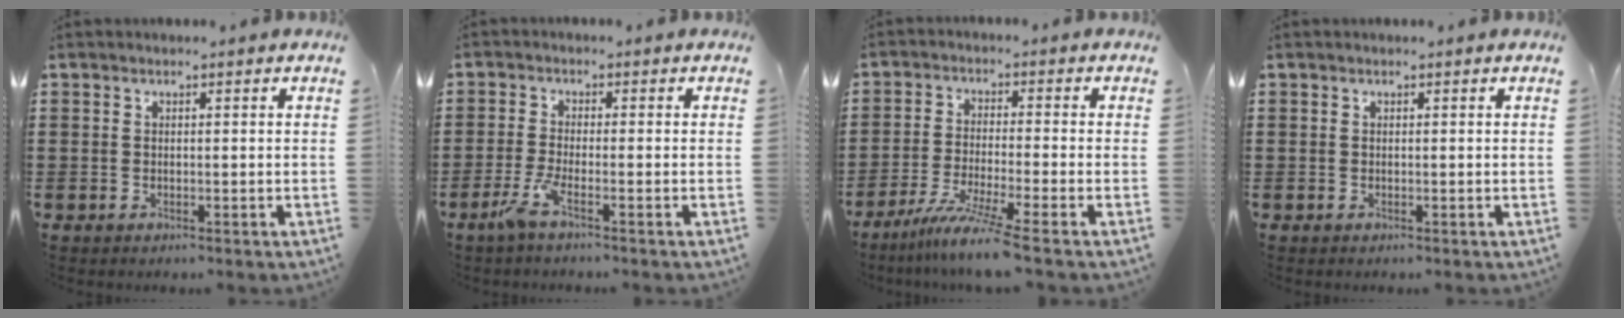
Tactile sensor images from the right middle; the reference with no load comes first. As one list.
[{"total": 3.6, "force": [-2.0, 0.1, 3.0], "torque": [-0.074, -0.013, -0.041]}, {"total": 6.7, "force": [-5.1, -0.7, 4.2], "torque": [-0.088, -0.024, -0.096]}, {"total": 0.0}]